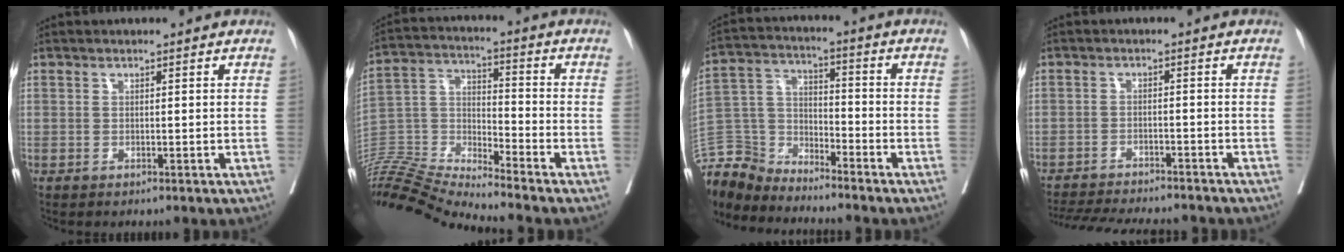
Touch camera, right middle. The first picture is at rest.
{"total": 16.5, "force": [-15.7, -1.3, 4.6], "torque": [-0.091, 0.017, -0.296]}
{"total": 10.5, "force": [-10.4, 1.7, 0.3], "torque": [-0.009, 0.022, -0.210]}
{"total": 14.2, "force": [-13.0, 1.8, 5.4], "torque": [-0.112, -0.017, -0.182]}